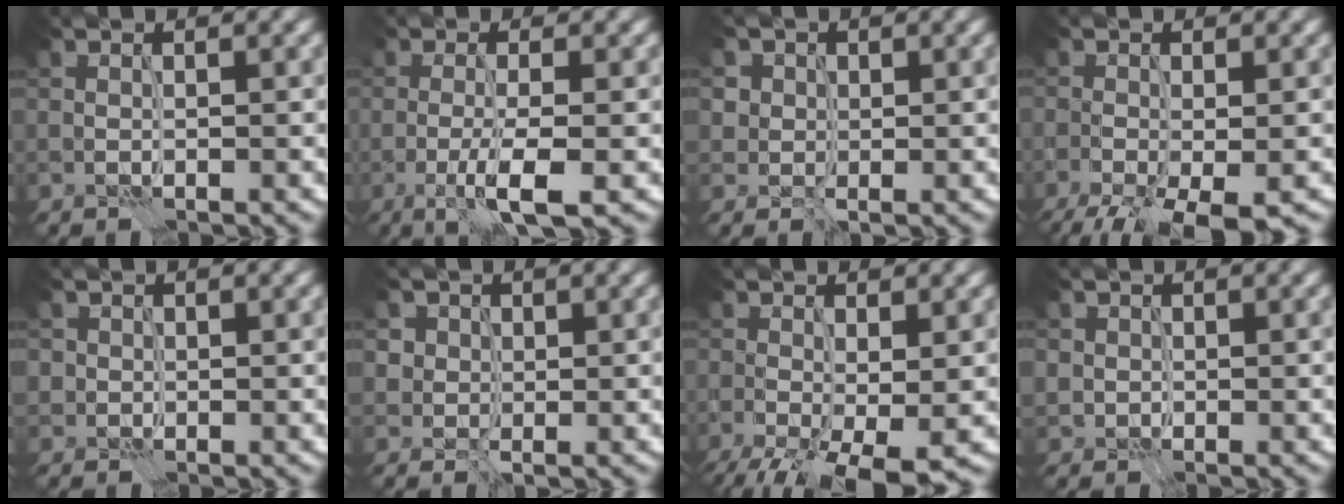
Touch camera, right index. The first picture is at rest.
{"total": 4.1, "force": [-1.4, 0.7, 3.8], "torque": [-0.068, -0.005, -0.029]}
{"total": 2.4, "force": [0.9, 2.1, 0.7], "torque": [-0.010, -0.004, 0.017]}
{"total": 6.3, "force": [-3.5, 2.0, 4.8], "torque": [-0.094, -0.022, -0.055]}
{"total": 1.0, "force": [0.2, 1.0, 0.0], "torque": [0.002, -0.001, 0.002]}
{"total": 2.9, "force": [1.2, 2.5, 0.9], "torque": [-0.016, -0.002, 0.018]}
{"total": 7.5, "force": [-3.2, 3.0, 6.1], "torque": [-0.115, -0.027, -0.048]}
{"total": 1.3, "force": [0.3, 1.3, 0.1], "torque": [0.000, -0.003, 0.004]}